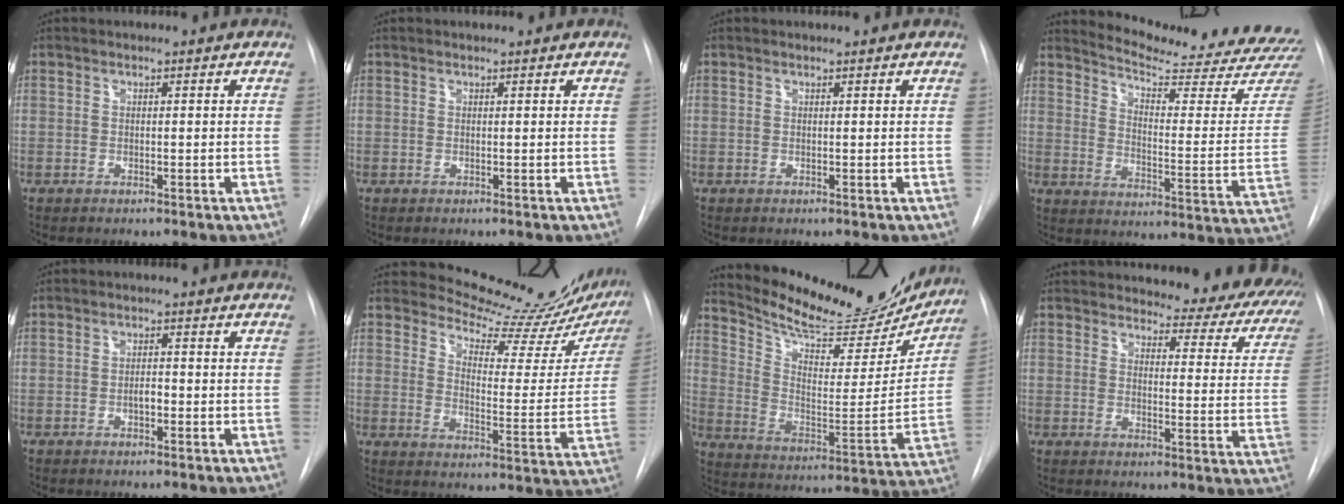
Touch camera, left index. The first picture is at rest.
{"total": 0.0}
{"total": 0.0}
{"total": 21.6, "force": [20.7, 0.1, 6.1], "torque": [-0.089, -0.137, 0.251]}
{"total": 1.8, "force": [-1.2, 0.5, 1.2], "torque": [-0.018, -0.003, -0.021]}
{"total": 18.8, "force": [18.1, 2.4, 4.5], "torque": [-0.057, -0.106, 0.215]}
{"total": 22.8, "force": [21.0, 5.1, 7.1], "torque": [-0.112, -0.055, 0.296]}
{"total": 20.5, "force": [18.7, 5.4, 6.3], "torque": [-0.059, -0.081, 0.192]}